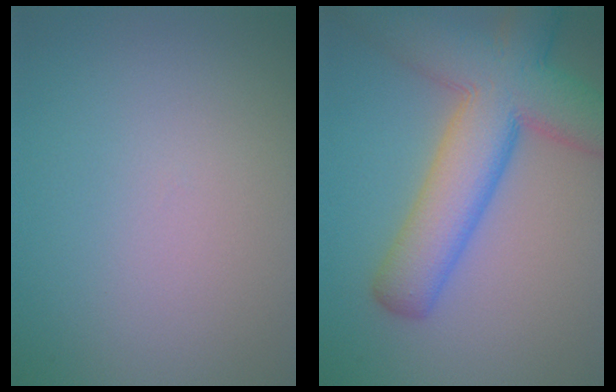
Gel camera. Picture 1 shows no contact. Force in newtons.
{"total": 10.4, "press": 10.4, "slide": 0.5}